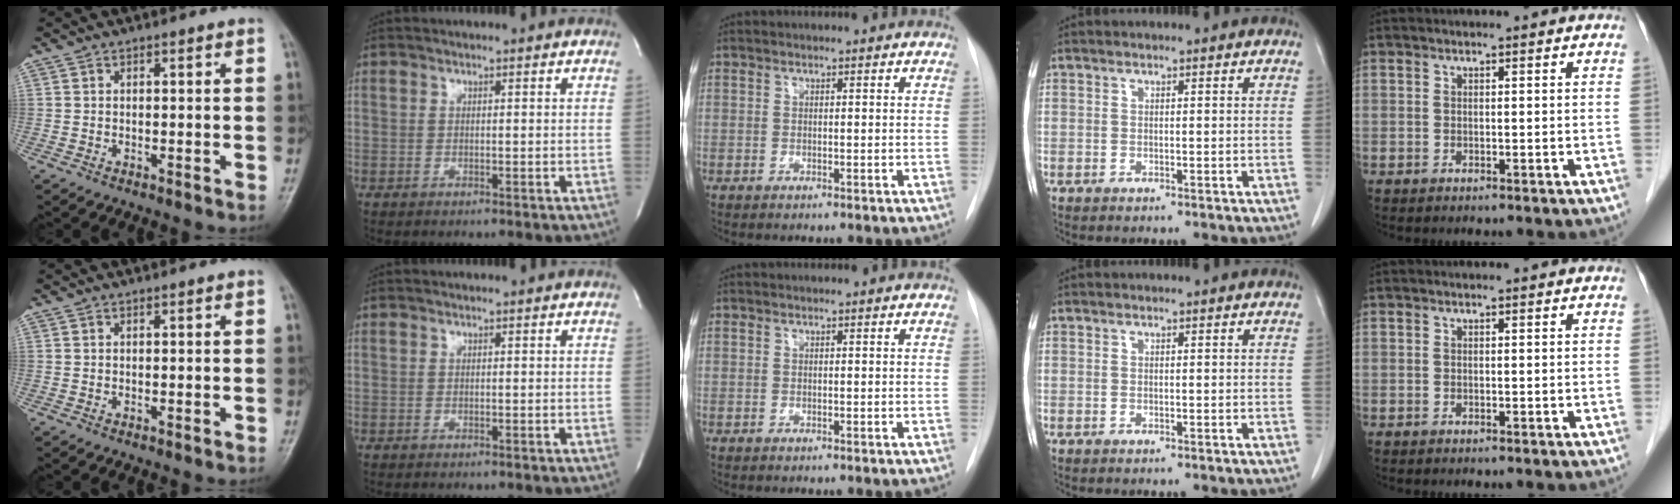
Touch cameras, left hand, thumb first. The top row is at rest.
{}